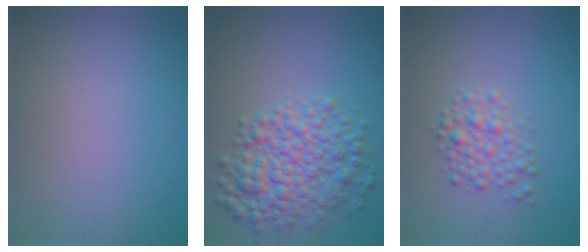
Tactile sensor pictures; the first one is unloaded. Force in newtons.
{"total": 6.2, "press": 6.2, "slide": 0.0}
{"total": 2.5, "press": 2.5, "slide": 0.1}